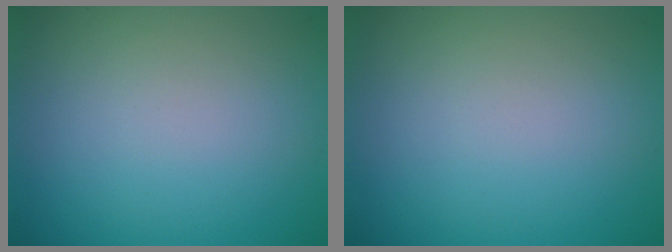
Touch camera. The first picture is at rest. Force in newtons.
{"total": 0.0}